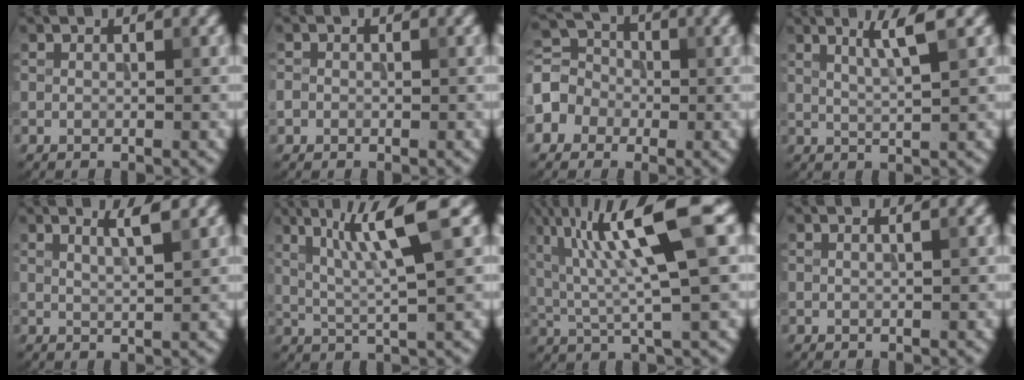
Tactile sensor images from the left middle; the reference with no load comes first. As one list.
[{"total": 0.9, "force": [-0.3, 0.9, 0.1], "torque": [0.003, -0.004, -0.008]}, {"total": 4.0, "force": [-1.3, 3.5, 1.2], "torque": [-0.022, 0.013, -0.040]}, {"total": 3.2, "force": [1.6, 0.4, 2.8], "torque": [-0.042, 0.001, 0.029]}, {"total": 2.3, "force": [1.3, 0.5, 1.8], "torque": [-0.019, 0.002, 0.018]}, {"total": 6.6, "force": [2.5, 0.7, 6.1], "torque": [-0.113, 0.006, 0.049]}, {"total": 10.5, "force": [3.2, 1.9, 9.8], "torque": [-0.166, 0.012, 0.061]}, {"total": 1.3, "force": [0.7, 0.6, 1.0], "torque": [-0.004, -0.001, -0.004]}]